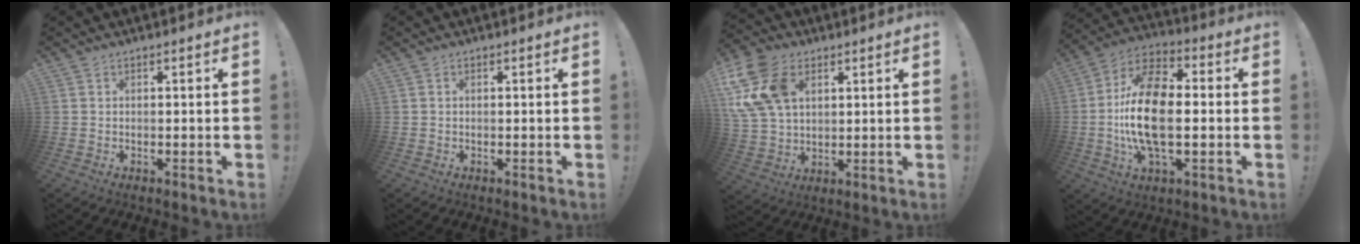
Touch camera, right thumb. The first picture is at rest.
{"total": 0.0}
{"total": 17.0, "force": [6.1, 11.7, 10.7], "torque": [-0.222, -0.018, 0.116]}
{"total": 18.5, "force": [-1.3, 9.5, 15.8], "torque": [-0.303, 0.001, -0.024]}